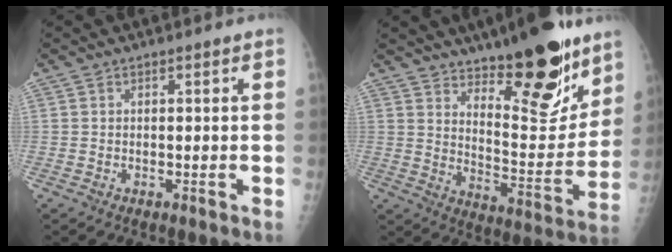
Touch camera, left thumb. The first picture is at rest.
{"total": 19.1, "force": [12.7, 6.8, 12.5], "torque": [-0.128, -0.101, 0.198]}